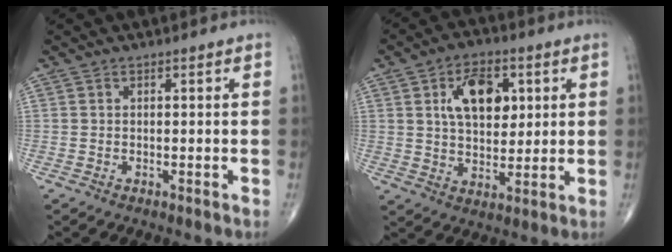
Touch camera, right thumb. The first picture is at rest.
{"total": 11.7, "force": [3.5, 7.1, 8.5], "torque": [-0.107, -0.009, 0.061]}